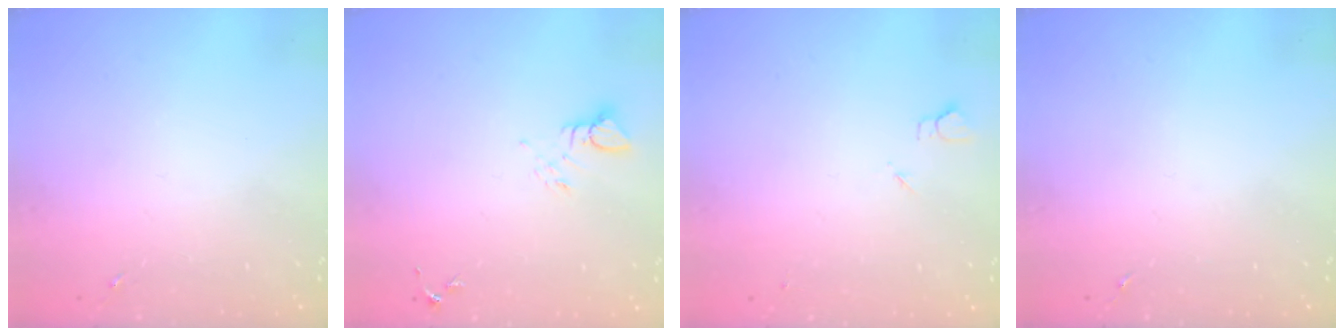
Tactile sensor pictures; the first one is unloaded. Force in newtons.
{"total": 3.8, "press": 3.7, "slide": 0.4}
{"total": 2.7, "press": 2.6, "slide": 0.3}
{"total": 0.0}